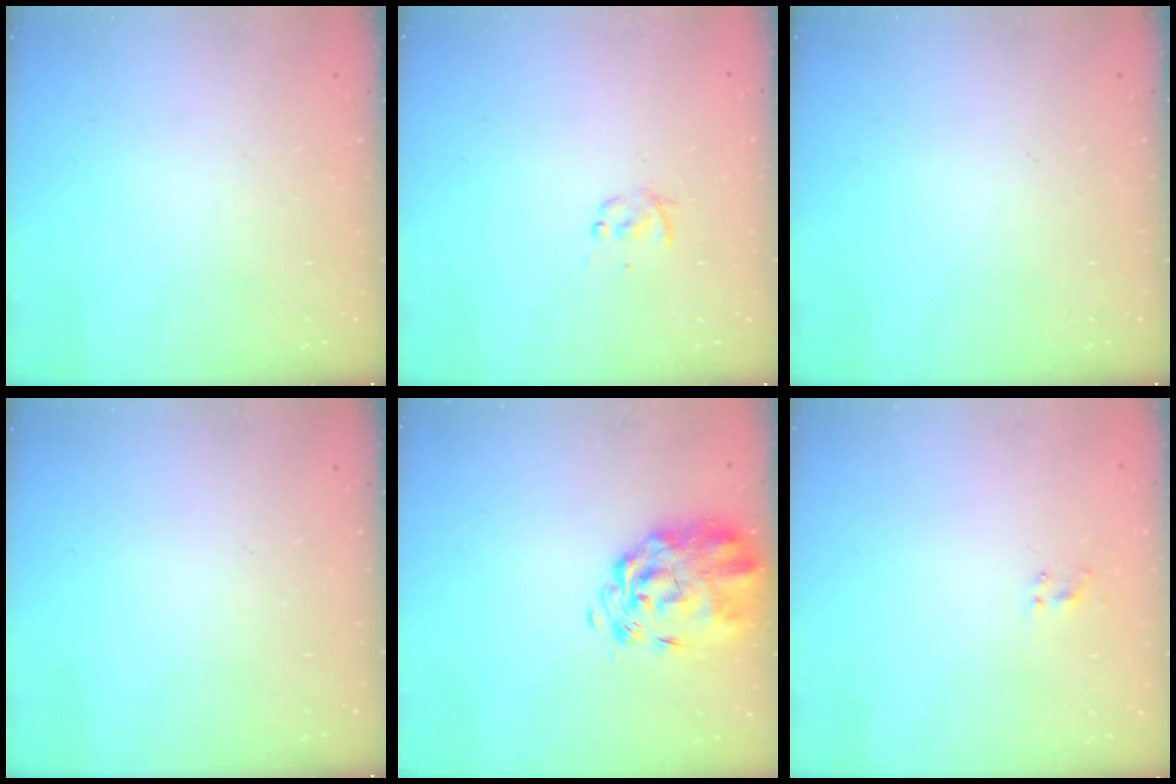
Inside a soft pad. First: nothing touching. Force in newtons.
{"total": 0.9, "press": 0.9, "slide": 0.2}
{"total": 0.0}
{"total": 0.0}
{"total": 3.9, "press": 3.3, "slide": 2.1}
{"total": 1.5, "press": 1.3, "slide": 0.8}